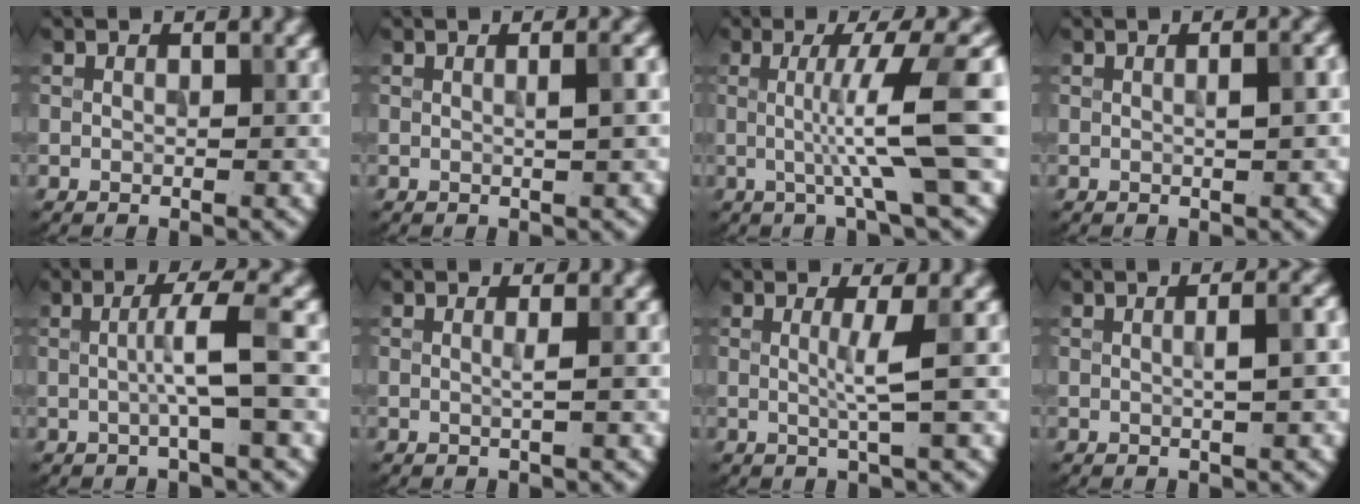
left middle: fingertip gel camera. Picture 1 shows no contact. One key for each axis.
{"total": 2.2, "fx": 0.3, "fy": 0.6, "fz": 2.1, "tx": -0.023, "ty": 0.010, "tz": -0.001}
{"total": 7.7, "fx": 0.0, "fy": 1.0, "fz": 7.6, "tx": -0.120, "ty": 0.002, "tz": 0.002}
{"total": 2.2, "fx": 0.2, "fy": 0.6, "fz": 2.1, "tx": -0.023, "ty": 0.009, "tz": 0.003}
{"total": 3.5, "fx": 0.0, "fy": 0.3, "fz": 3.4, "tx": -0.061, "ty": 0.000, "tz": -0.007}
{"total": 1.0, "fx": 0.0, "fy": 0.3, "fz": 1.0, "tx": -0.010, "ty": 0.000, "tz": -0.006}
{"total": 2.3, "fx": 0.2, "fy": 0.3, "fz": 2.3, "tx": -0.044, "ty": -0.002, "tz": -0.003}
{"total": 2.9, "fx": 0.2, "fy": 0.9, "fz": 2.7, "tx": -0.026, "ty": 0.011, "tz": -0.001}